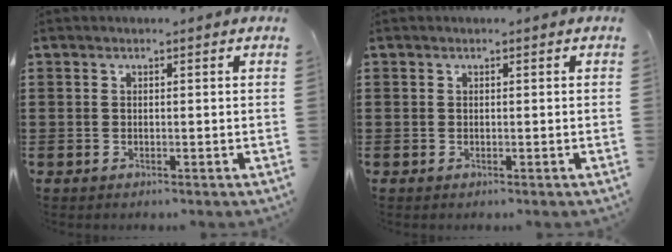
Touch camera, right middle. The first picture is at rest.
{"total": 0.0}